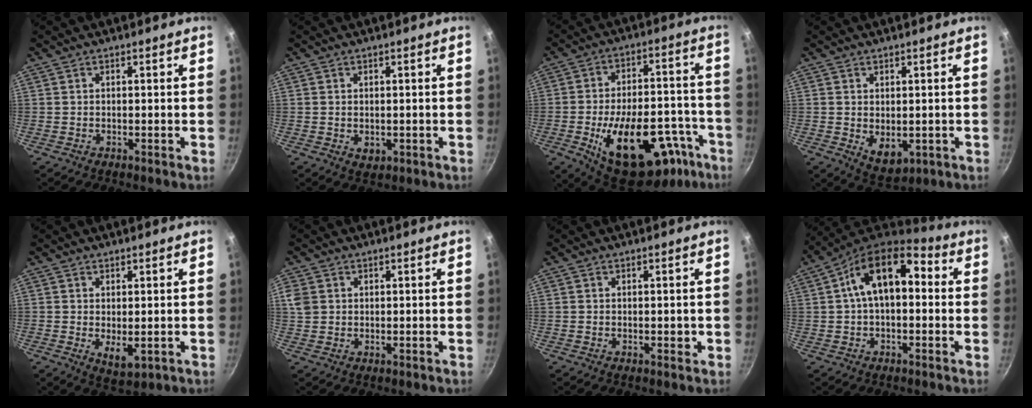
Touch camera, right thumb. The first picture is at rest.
{"total": 2.2, "force": [-0.2, 1.8, 1.4], "torque": [-0.022, -0.005, 0.001]}
{"total": 28.0, "force": [-12.6, 14.5, 20.3], "torque": [-0.248, 0.047, -0.163]}
{"total": 5.8, "force": [-0.3, 3.9, 4.2], "torque": [-0.054, -0.014, 0.010]}
{"total": 4.4, "force": [-0.1, 2.4, 3.7], "torque": [-0.055, -0.014, 0.007]}
{"total": 4.4, "force": [1.2, 3.6, 2.2], "torque": [-0.038, 0.000, 0.027]}
{"total": 1.2, "force": [-0.1, 0.8, 0.8], "torque": [-0.006, 0.002, -0.002]}
{"total": 14.9, "force": [2.2, 8.7, 11.9], "torque": [-0.177, 0.037, 0.016]}